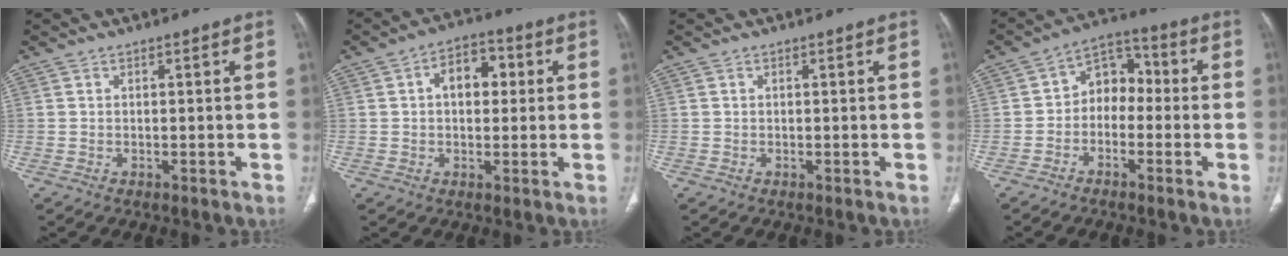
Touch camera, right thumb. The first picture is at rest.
{"total": 8.0, "force": [1.5, 5.2, 5.9], "torque": [-0.063, 0.018, 0.017]}
{"total": 0.0}
{"total": 7.9, "force": [-1.2, 6.0, 4.9], "torque": [-0.042, 0.041, -0.040]}